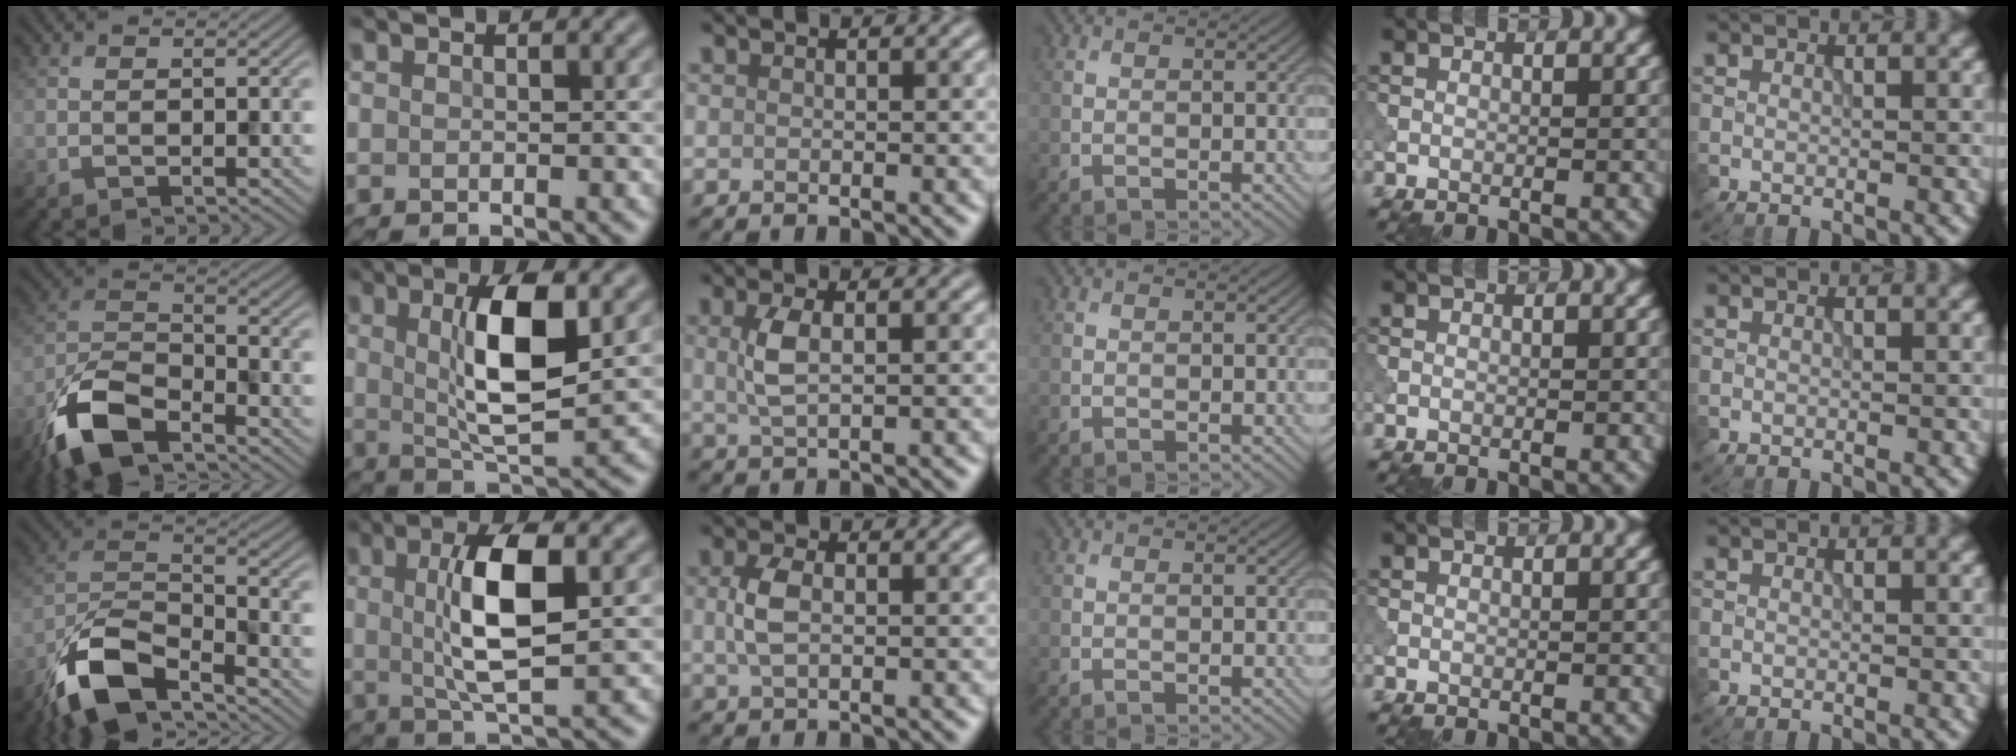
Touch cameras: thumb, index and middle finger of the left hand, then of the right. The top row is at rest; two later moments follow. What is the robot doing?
{"motion": "shake", "object": "bell"}